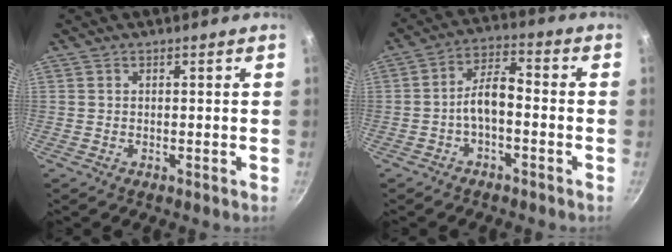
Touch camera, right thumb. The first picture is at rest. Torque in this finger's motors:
{"motor_torque": [1.02, 0.90, 0.63, -0.42, 0.08]}